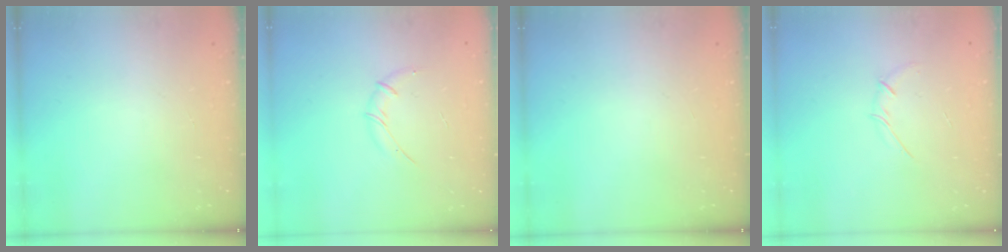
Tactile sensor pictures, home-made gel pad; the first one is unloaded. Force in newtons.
{"total": 5.6, "press": 5.4, "slide": 1.5}
{"total": 0.0}
{"total": 2.7, "press": 2.6, "slide": 0.8}